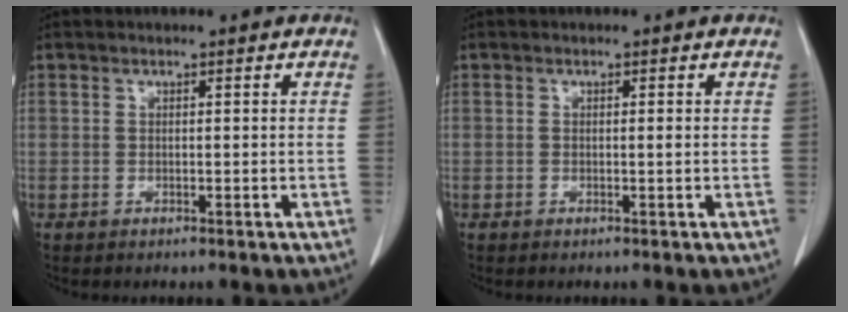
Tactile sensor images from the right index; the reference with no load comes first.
{"total": 0.5, "force": [0.0, 0.0, 0.5], "torque": [-0.010, -0.001, -0.002]}